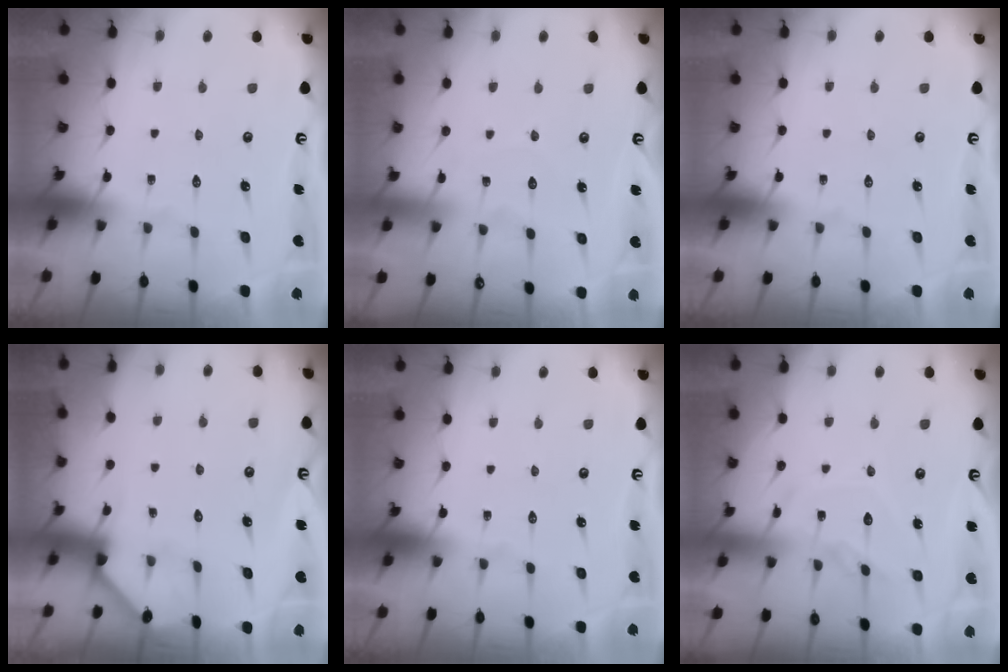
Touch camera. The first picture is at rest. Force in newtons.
{"total": 2.6, "press": 2.6, "slide": 0.3}
{"total": 0.0}
{"total": 2.0, "press": 2.0, "slide": 0.1}
{"total": 0.0}
{"total": 10.3, "press": 10.3, "slide": 0.1}